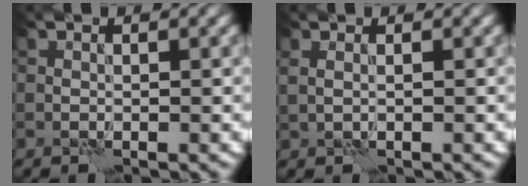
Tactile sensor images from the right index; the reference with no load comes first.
{"total": 0.9, "force": [0.5, 0.3, 0.6], "torque": [-0.010, -0.001, 0.006]}